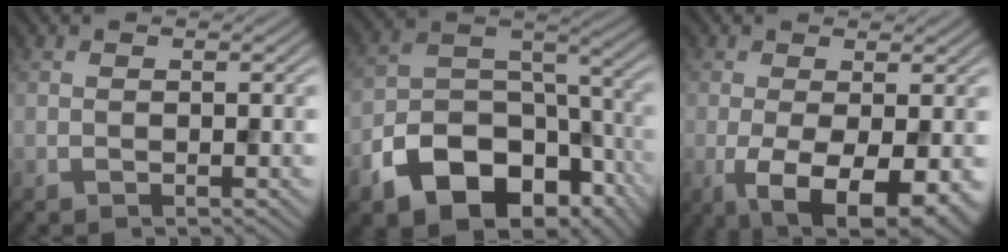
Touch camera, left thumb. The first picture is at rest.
{"total": 14.7, "force": [-8.2, 9.2, 7.9], "torque": [-0.169, -0.038, -0.141]}
{"total": 8.4, "force": [-2.8, 3.7, 7.1], "torque": [-0.143, -0.020, -0.038]}